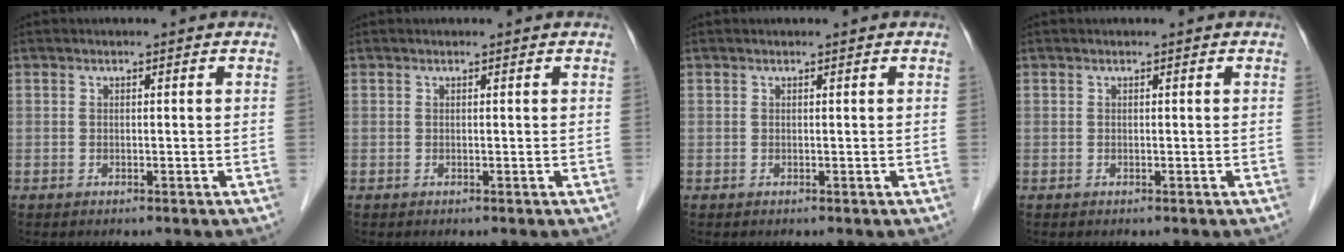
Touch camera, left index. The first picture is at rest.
{"total": 0.0}
{"total": 0.0}
{"total": 0.0}